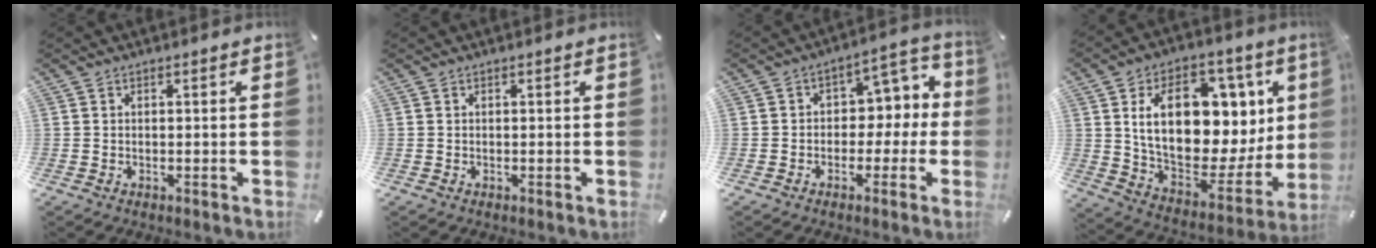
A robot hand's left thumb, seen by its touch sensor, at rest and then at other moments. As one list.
[{"total": 0.0}, {"total": 8.4, "force": [-0.2, 6.9, 4.7], "torque": [-0.051, 0.006, -0.009]}, {"total": 22.2, "force": [6.3, 14.3, 15.7], "torque": [-0.252, -0.042, 0.110]}]